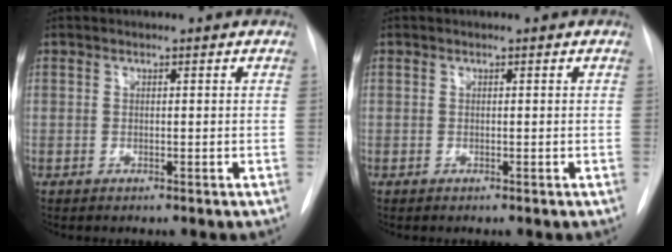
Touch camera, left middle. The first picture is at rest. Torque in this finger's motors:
{"motor_torque": [0.00, 0.00, 0.00, 0.00]}